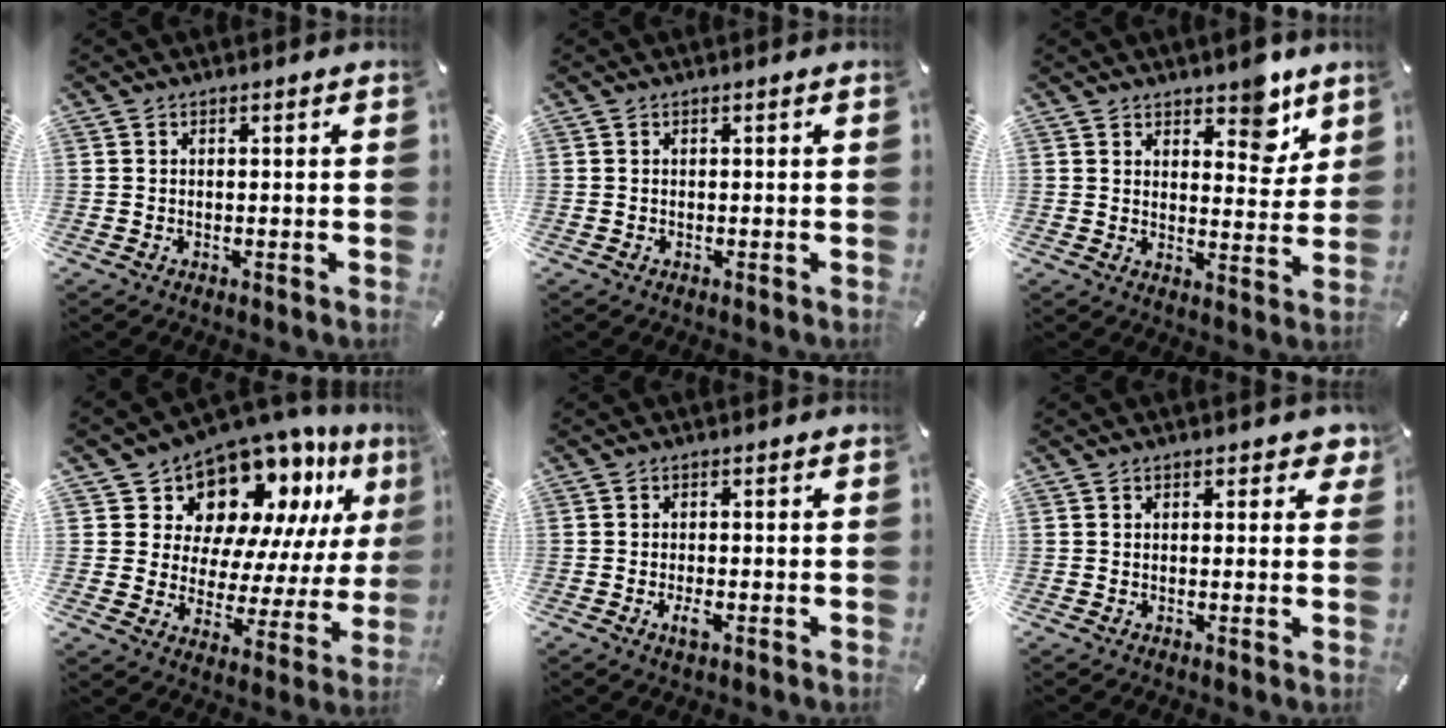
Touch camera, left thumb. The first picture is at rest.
{"total": 0.0}
{"total": 8.8, "force": [6.3, 4.6, 4.1], "torque": [-0.021, -0.046, 0.102]}
{"total": 13.8, "force": [10.6, 7.9, 4.0], "torque": [-0.071, -0.108, 0.182]}
{"total": 2.5, "force": [-1.0, 1.0, 2.1], "torque": [-0.047, -0.003, -0.020]}
{"total": 2.0, "force": [1.1, 1.2, 1.2], "torque": [-0.002, -0.004, 0.013]}